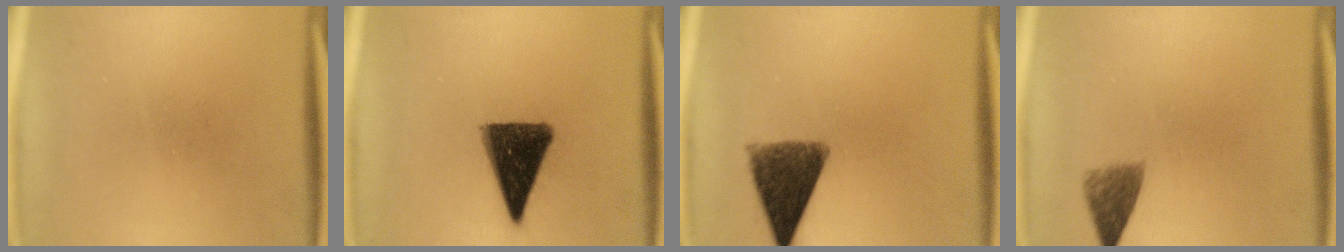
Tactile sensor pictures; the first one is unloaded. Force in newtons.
{"total": 13.0}
{"total": 10.1}
{"total": 3.4}